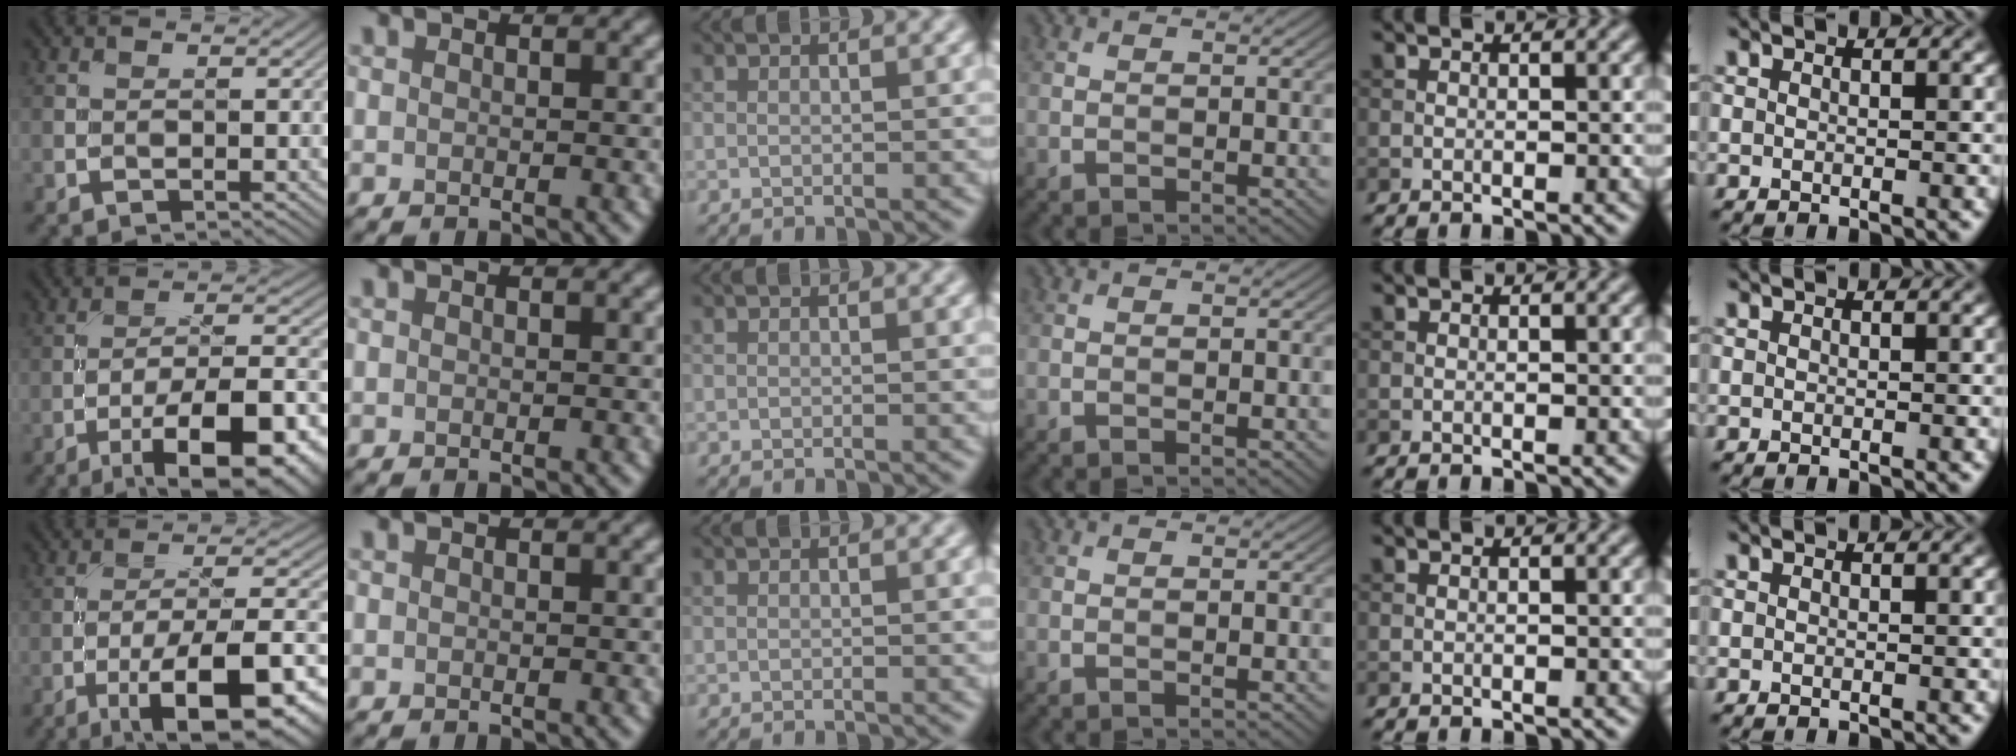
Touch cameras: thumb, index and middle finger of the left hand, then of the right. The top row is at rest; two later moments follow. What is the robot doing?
{"motion": "screw", "object": "medicine bottle"}